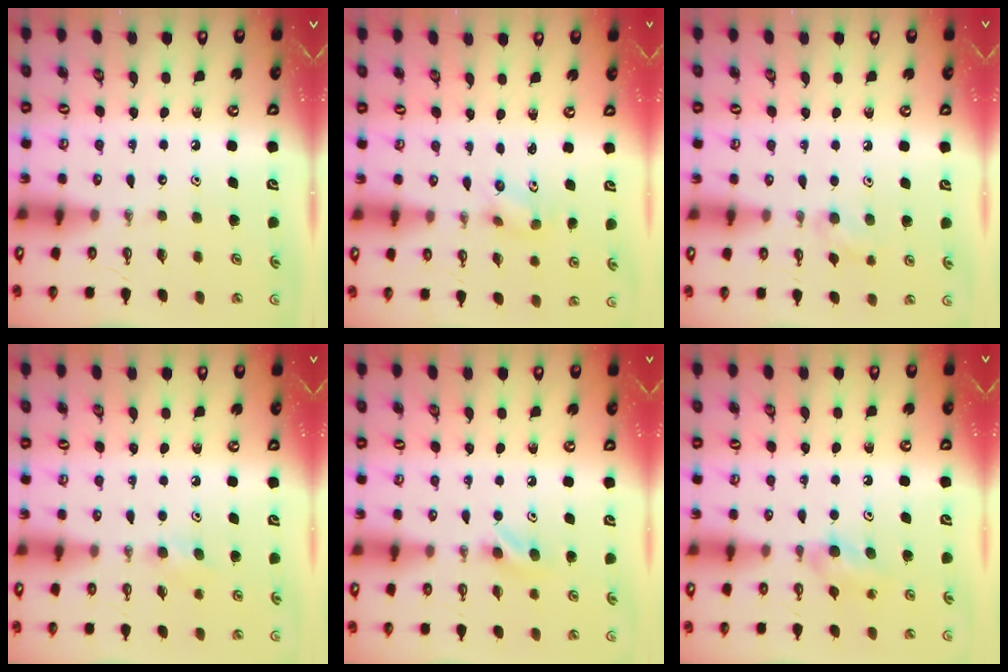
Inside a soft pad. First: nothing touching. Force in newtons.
{"total": 2.9, "press": 2.7, "slide": 1.2}
{"total": 6.4, "press": 6.3, "slide": 1.3}
{"total": 5.3, "press": 4.4, "slide": 2.9}
{"total": 5.0, "press": 4.1, "slide": 2.8}
{"total": 6.8, "press": 6.7, "slide": 1.4}